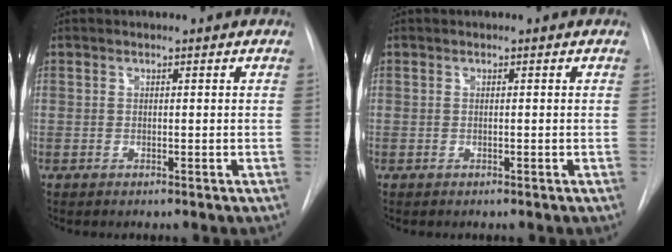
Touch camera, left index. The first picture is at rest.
{"total": 0.0}